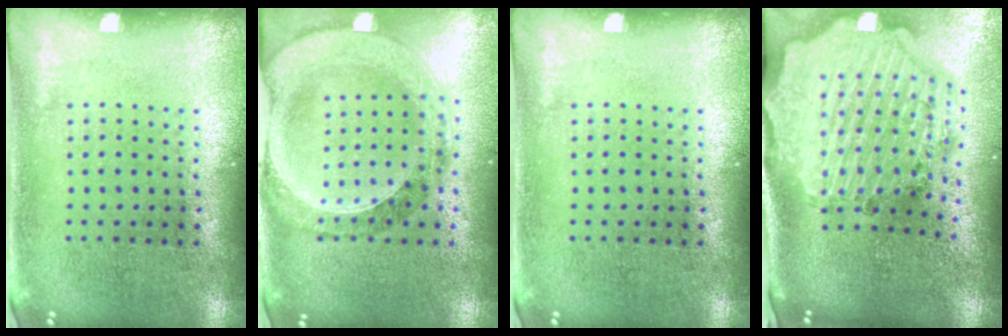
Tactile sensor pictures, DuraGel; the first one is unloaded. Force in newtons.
{"total": 1.4, "press": 1.4, "slide": 0.3}
{"total": 0.0}
{"total": 3.5, "press": 3.0, "slide": 1.8}